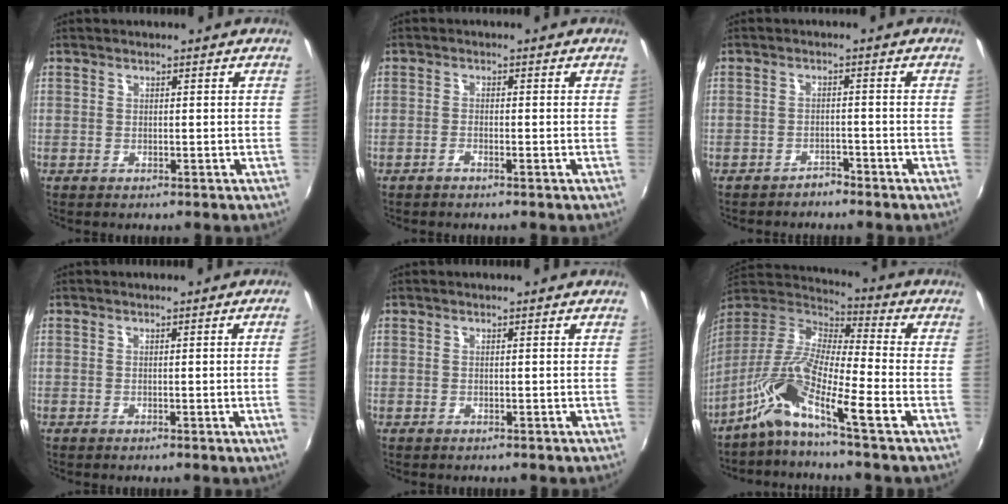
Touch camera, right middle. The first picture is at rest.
{"total": 1.1, "force": [-0.9, 0.1, 0.6], "torque": [-0.017, 0.001, -0.022]}
{"total": 2.1, "force": [-2.0, 0.6, 0.2], "torque": [-0.007, 0.002, -0.031]}
{"total": 2.4, "force": [0.0, -1.5, 1.9], "torque": [-0.021, -0.014, 0.005]}
{"total": 0.0}
{"total": 12.5, "force": [-7.6, 0.8, 9.9], "torque": [-0.194, 0.002, -0.164]}